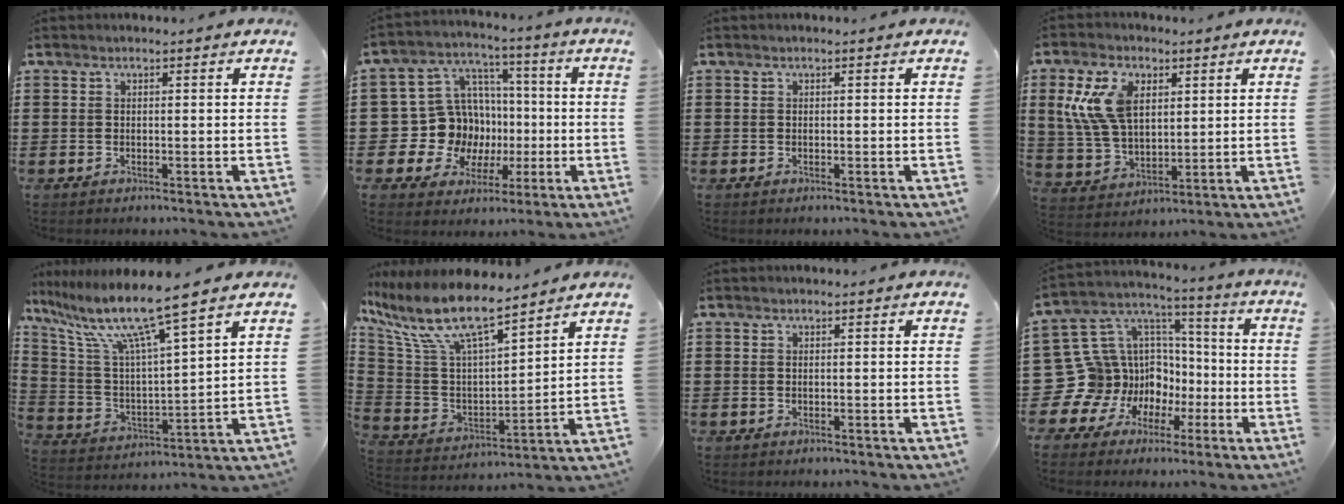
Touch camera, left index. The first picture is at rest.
{"total": 12.4, "force": [-0.9, 12.0, 3.1], "torque": [-0.112, -0.012, -0.001]}
{"total": 0.0}
{"total": 10.2, "force": [3.9, 6.1, 7.2], "torque": [-0.184, 0.005, 0.068]}
{"total": 10.8, "force": [8.3, -0.4, 6.9], "torque": [-0.164, -0.053, 0.133]}
{"total": 11.8, "force": [8.7, 2.8, 7.5], "torque": [-0.182, -0.051, 0.149]}
{"total": 0.0}
{"total": 13.9, "force": [-4.1, 13.1, 2.6], "torque": [-0.122, -0.020, -0.031]}